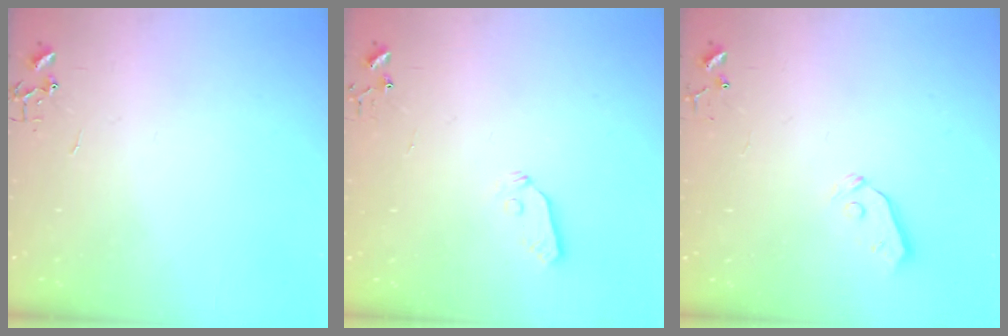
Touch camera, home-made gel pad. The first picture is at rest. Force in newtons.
{"total": 4.3, "press": 4.3, "slide": 0.3}
{"total": 4.0, "press": 3.9, "slide": 0.8}